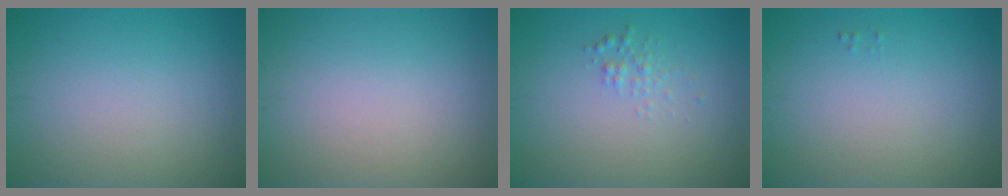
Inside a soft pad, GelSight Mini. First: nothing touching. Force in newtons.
{"total": 0.0}
{"total": 1.0, "press": 1.0, "slide": 0.0}
{"total": 0.0}